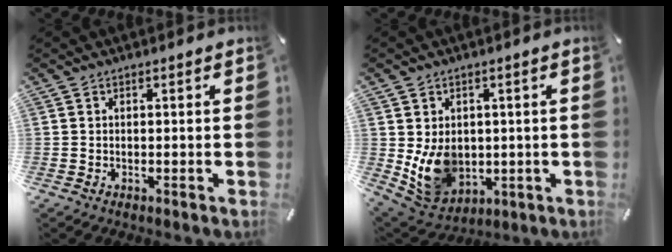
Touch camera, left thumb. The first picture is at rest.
{"total": 10.9, "force": [-0.1, 9.3, 5.8], "torque": [-0.122, -0.011, 0.004]}